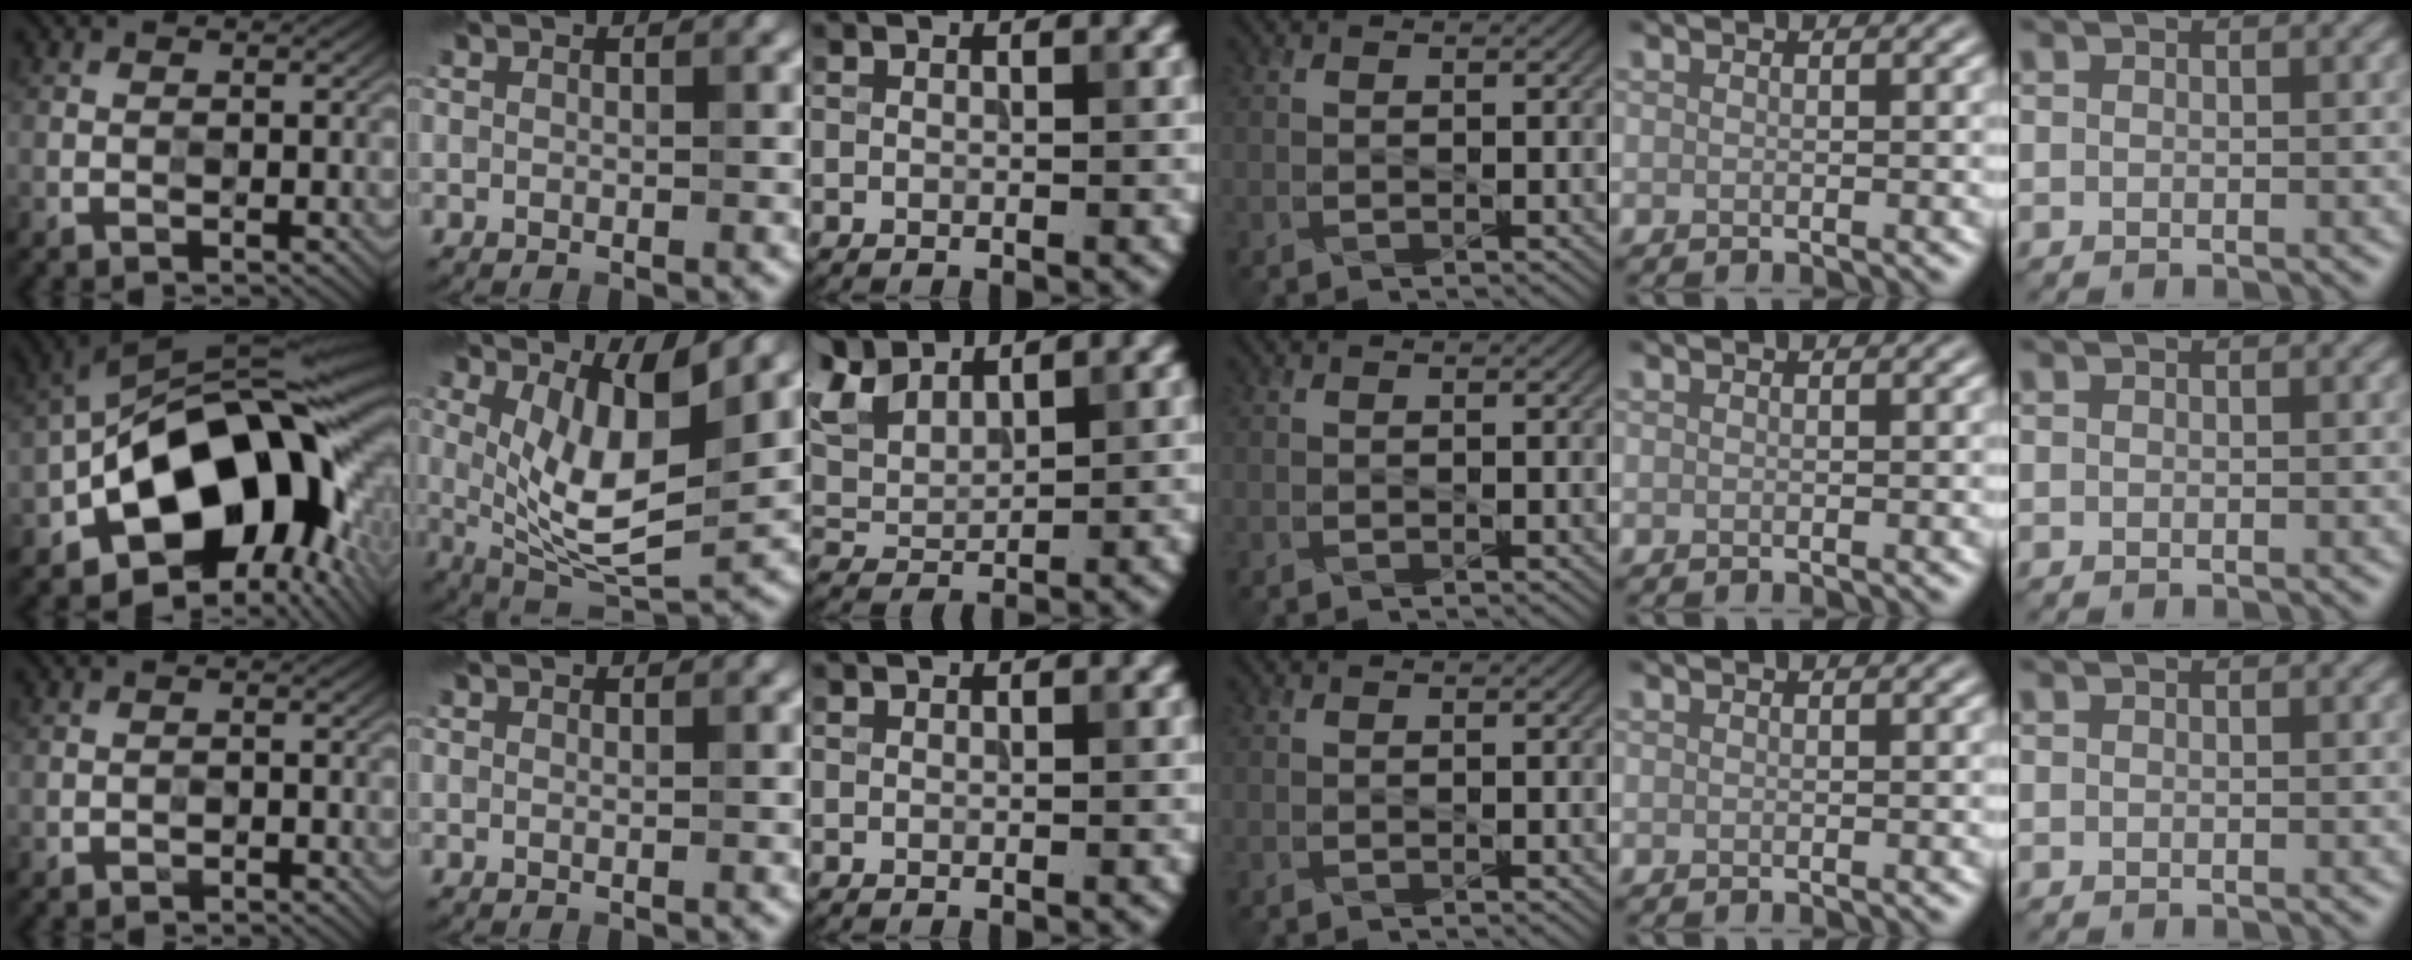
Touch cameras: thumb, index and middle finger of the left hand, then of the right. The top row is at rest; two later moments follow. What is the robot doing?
{"motion": "press", "object": "stopwatch"}